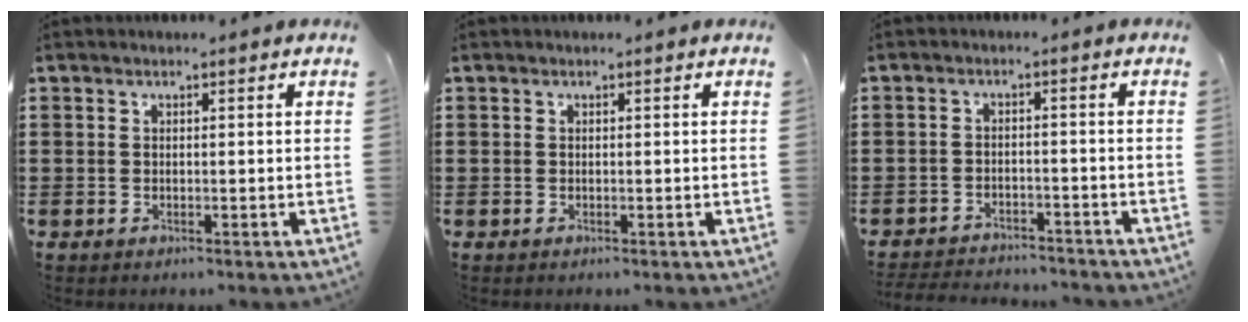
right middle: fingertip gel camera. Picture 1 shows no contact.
{"total": 0.0}
{"total": 3.3, "force": [-3.2, 0.3, 0.2], "torque": [-0.009, 0.000, -0.068]}